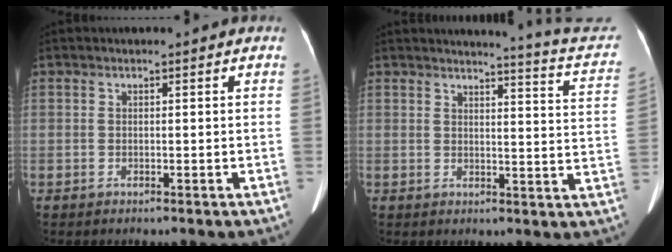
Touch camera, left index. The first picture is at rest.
{"total": 12.3, "force": [12.0, -0.6, 2.7], "torque": [-0.025, -0.081, 0.110]}